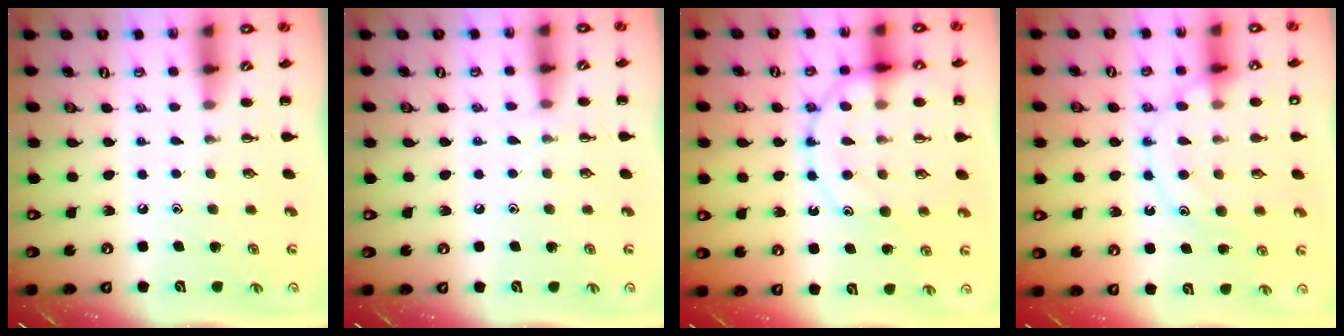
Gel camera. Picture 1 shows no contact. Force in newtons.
{"total": 6.1, "press": 5.8, "slide": 2.0}
{"total": 14.2, "press": 14.1, "slide": 1.2}
{"total": 12.7, "press": 12.6, "slide": 1.0}